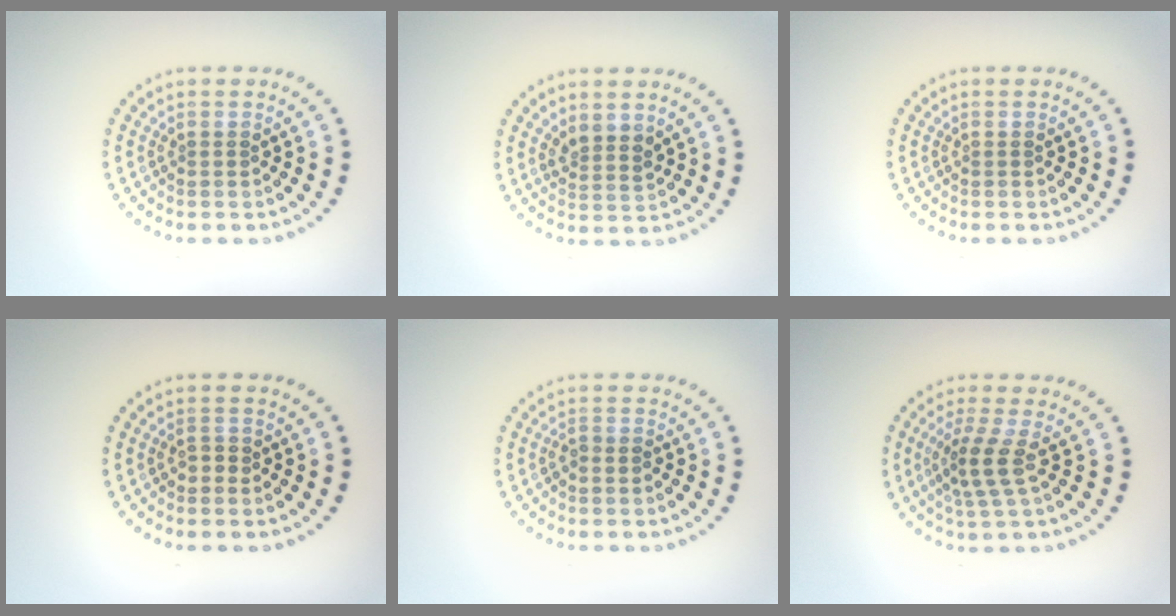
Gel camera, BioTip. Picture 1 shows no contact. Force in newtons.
{"total": 2.0, "press": 1.6, "slide": 1.1}
{"total": 0.0}
{"total": 1.0, "press": 1.0, "slide": 0.4}
{"total": 0.7, "press": 0.5, "slide": 0.5}
{"total": 2.8, "press": 2.3, "slide": 1.6}